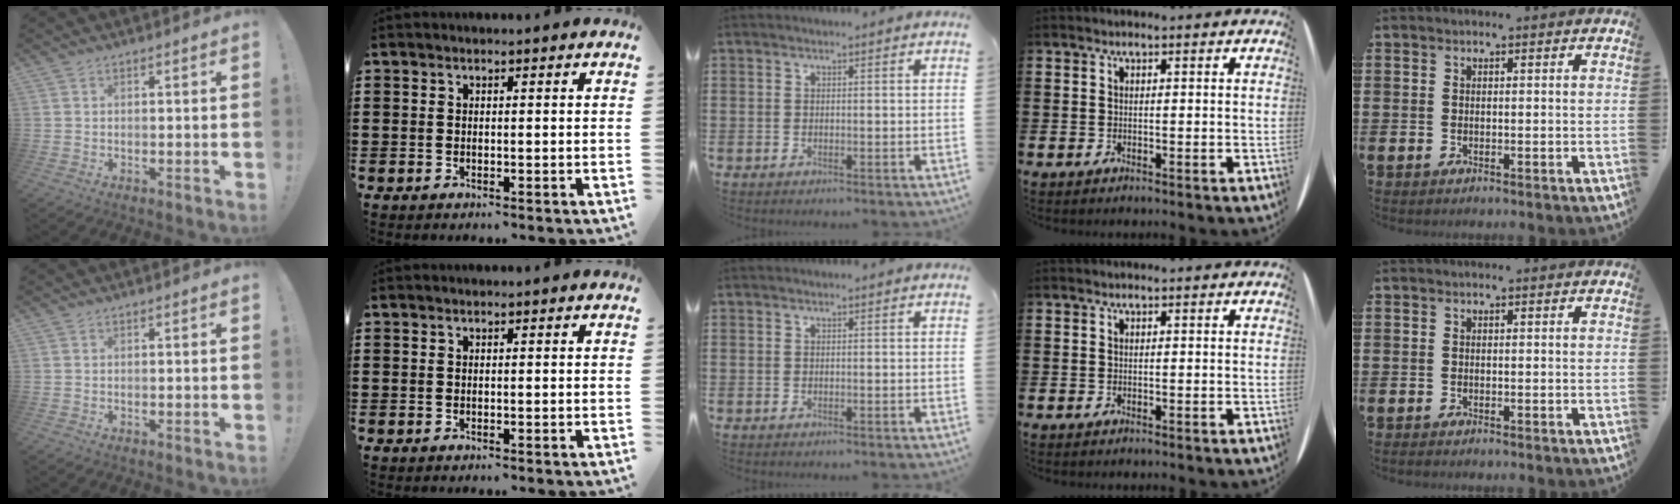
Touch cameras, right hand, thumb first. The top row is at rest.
{}